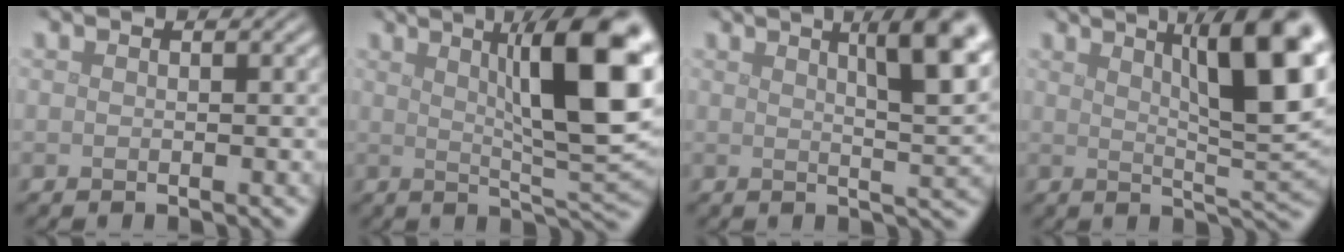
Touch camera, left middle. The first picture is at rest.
{"total": 12.6, "force": [3.7, 3.1, 11.7], "torque": [-0.141, 0.007, 0.058]}
{"total": 7.8, "force": [3.3, 2.1, 6.8], "torque": [-0.059, 0.018, 0.039]}
{"total": 11.8, "force": [4.6, 3.2, 10.5], "torque": [-0.122, 0.014, 0.066]}